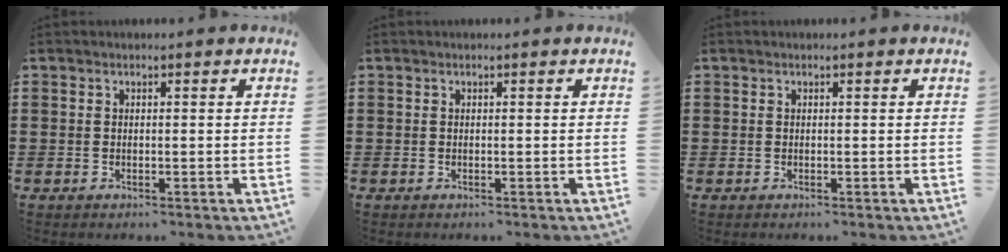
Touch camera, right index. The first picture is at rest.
{"total": 0.0}
{"total": 0.0}